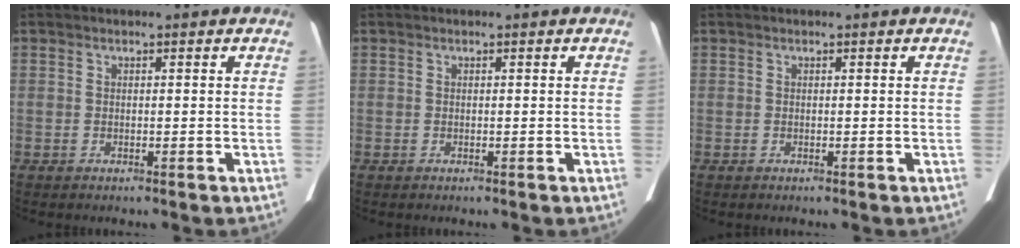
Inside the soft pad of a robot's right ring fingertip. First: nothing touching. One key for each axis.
{"total": 0.0}
{"total": 0.0}